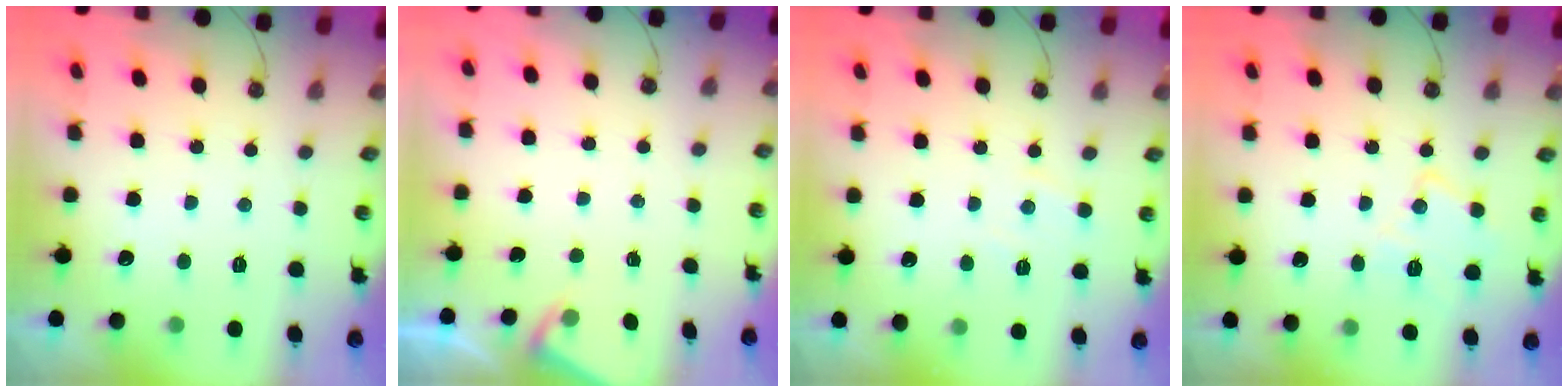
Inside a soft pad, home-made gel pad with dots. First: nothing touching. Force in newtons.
{"total": 2.6, "press": 2.6, "slide": 0.4}
{"total": 4.7, "press": 4.7, "slide": 0.7}
{"total": 13.0, "press": 13.0, "slide": 0.8}